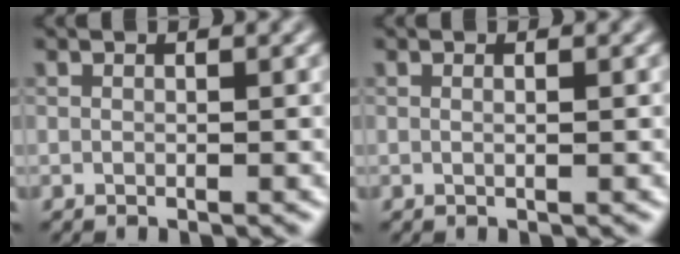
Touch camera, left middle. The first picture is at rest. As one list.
[{"total": 0.6, "force": [-0.4, 0.2, 0.5], "torque": [-0.002, 0.003, -0.007]}]